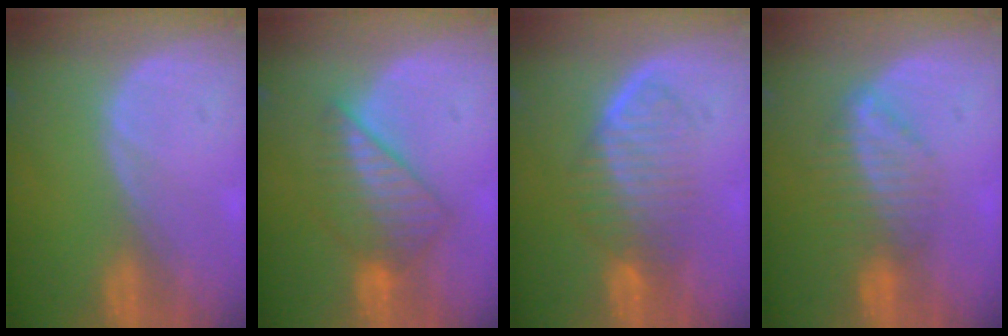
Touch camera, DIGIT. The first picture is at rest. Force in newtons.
{"total": 6.6, "press": 6.5, "slide": 1.2}
{"total": 6.5, "press": 6.3, "slide": 1.6}
{"total": 7.0, "press": 6.0, "slide": 3.6}